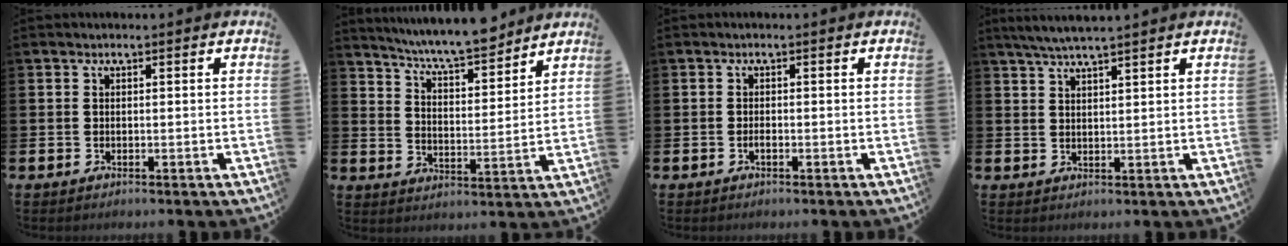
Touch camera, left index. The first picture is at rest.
{"total": 7.5, "force": [7.2, 0.3, 2.0], "torque": [-0.063, -0.048, 0.125]}
{"total": 0.8, "force": [-0.5, 0.2, 0.6], "torque": [-0.020, 0.000, -0.006]}
{"total": 4.0, "force": [3.7, 0.0, 1.7], "torque": [-0.043, -0.005, 0.068]}